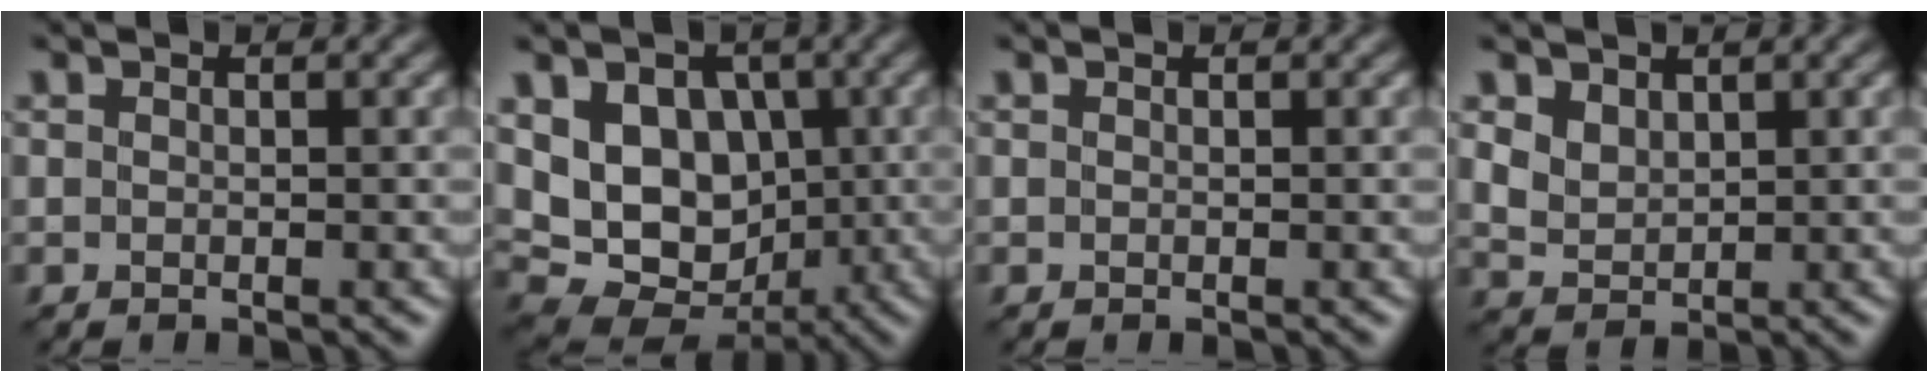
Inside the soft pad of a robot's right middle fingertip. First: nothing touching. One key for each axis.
{"total": 10.2, "fx": 1.3, "fy": 7.8, "fz": 6.5, "tx": -0.101, "ty": 0.011, "tz": 0.008}
{"total": 0.0}
{"total": 2.7, "fx": 1.4, "fy": 1.9, "fz": 1.3, "tx": -0.038, "ty": -0.004, "tz": 0.026}